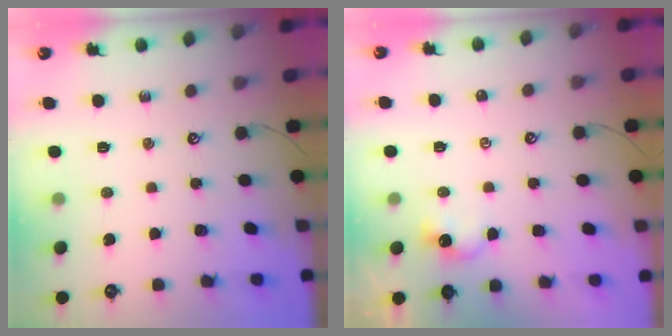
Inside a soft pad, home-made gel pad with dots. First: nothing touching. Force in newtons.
{"total": 0.0}